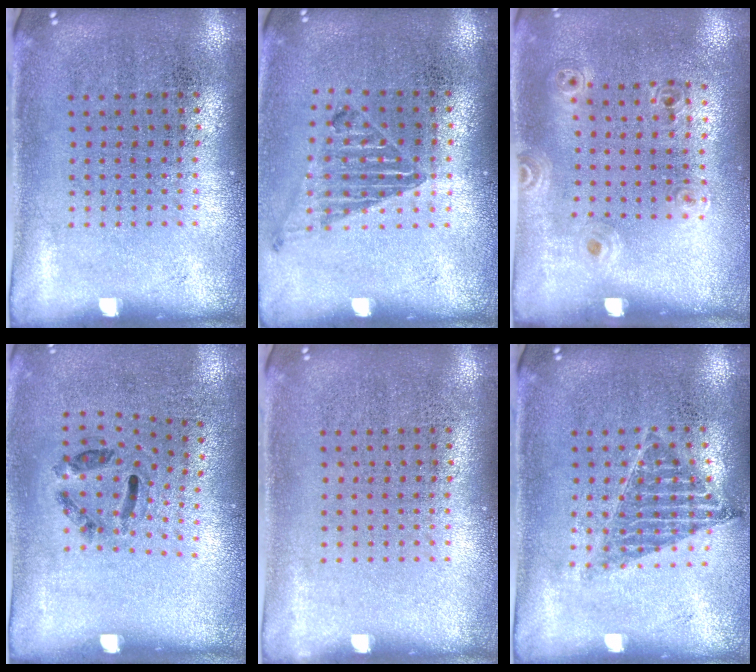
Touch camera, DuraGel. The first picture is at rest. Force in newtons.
{"total": 1.0, "press": 1.0, "slide": 0.1}
{"total": 1.1, "press": 0.9, "slide": 0.7}
{"total": 1.3, "press": 0.6, "slide": 1.1}
{"total": 0.0}
{"total": 1.0, "press": 0.9, "slide": 0.3}